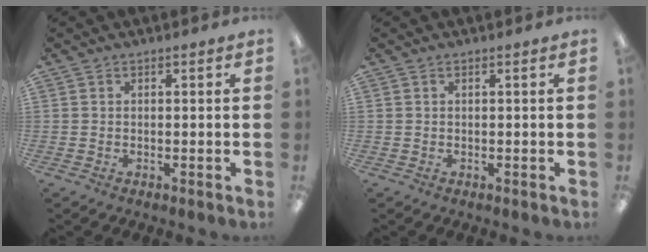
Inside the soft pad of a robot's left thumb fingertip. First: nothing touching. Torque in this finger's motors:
{"motor_torque": [0.00, 0.00, 0.00, 0.00, 0.00]}